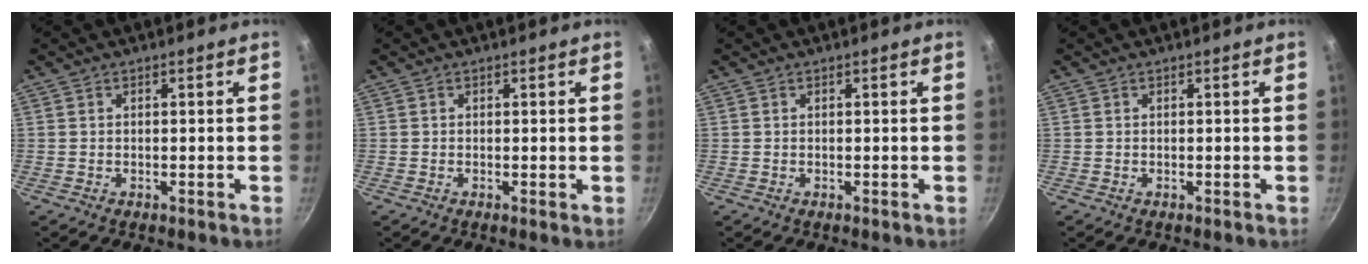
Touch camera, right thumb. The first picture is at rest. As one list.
[{"total": 0.6, "force": [0.0, 0.1, 0.5], "torque": [-0.008, -0.003, -0.004]}, {"total": 0.0}, {"total": 0.0}]